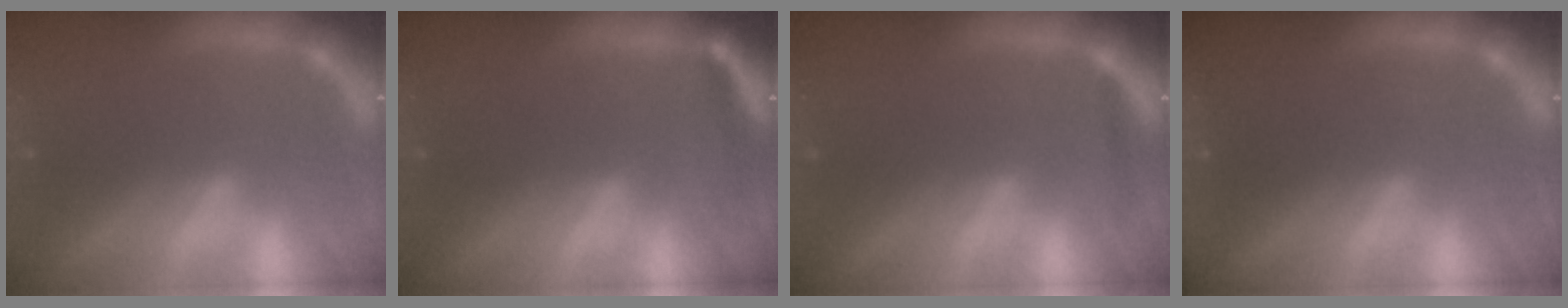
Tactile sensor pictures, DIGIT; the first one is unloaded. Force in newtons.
{"total": 4.0}
{"total": 0.9}
{"total": 5.0}